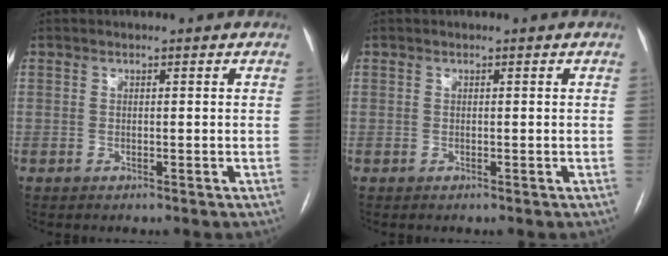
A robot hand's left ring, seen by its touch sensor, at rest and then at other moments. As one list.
[{"total": 0.0}]